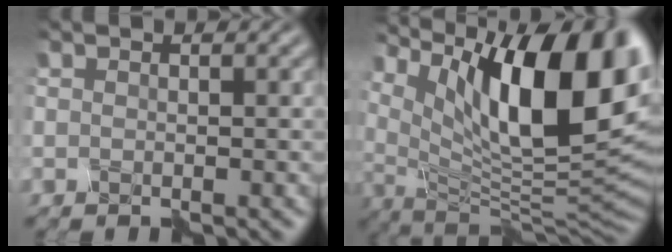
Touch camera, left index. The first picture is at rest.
{"total": 14.5, "force": [6.3, 4.6, 12.2], "torque": [-0.177, 0.005, 0.110]}